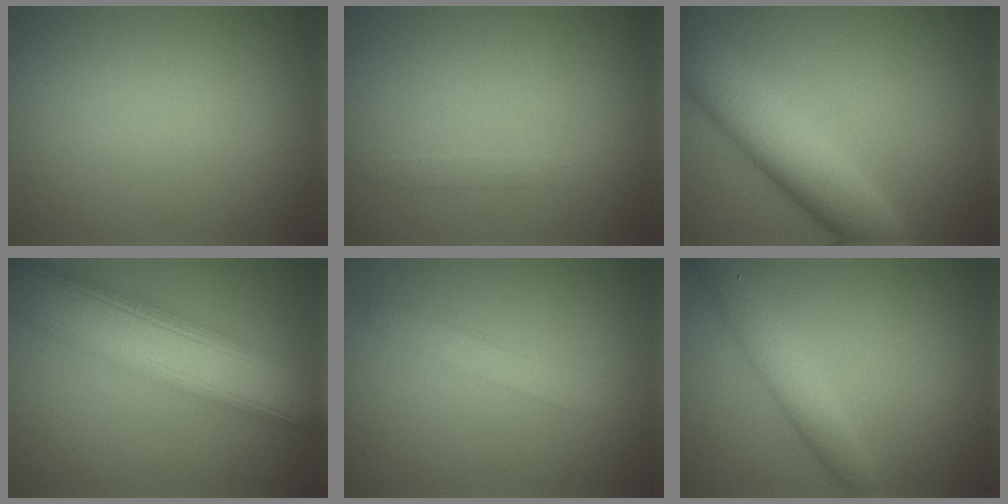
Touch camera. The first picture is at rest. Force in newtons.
{"total": 0.9, "press": 0.9, "slide": 0.1}
{"total": 7.1, "press": 7.1, "slide": 0.4}
{"total": 9.8, "press": 9.8, "slide": 0.4}
{"total": 1.4, "press": 1.4, "slide": 0.1}
{"total": 2.9, "press": 2.9, "slide": 0.1}